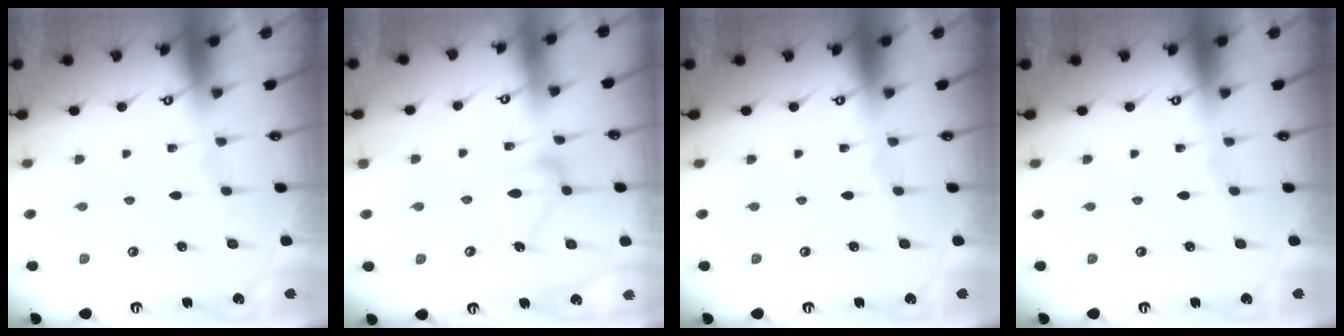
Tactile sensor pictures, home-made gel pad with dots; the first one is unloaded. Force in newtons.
{"total": 12.0, "press": 12.0, "slide": 0.5}
{"total": 0.0}
{"total": 0.0}